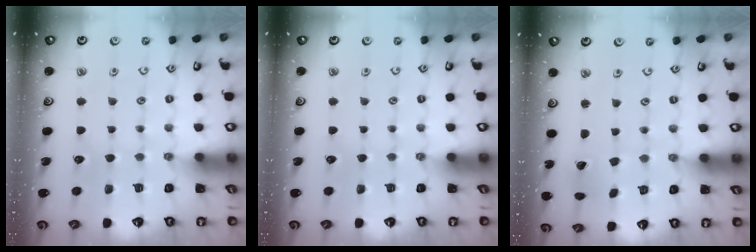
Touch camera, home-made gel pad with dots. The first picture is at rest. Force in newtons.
{"total": 0.0}
{"total": 0.6, "press": 0.6, "slide": 0.1}